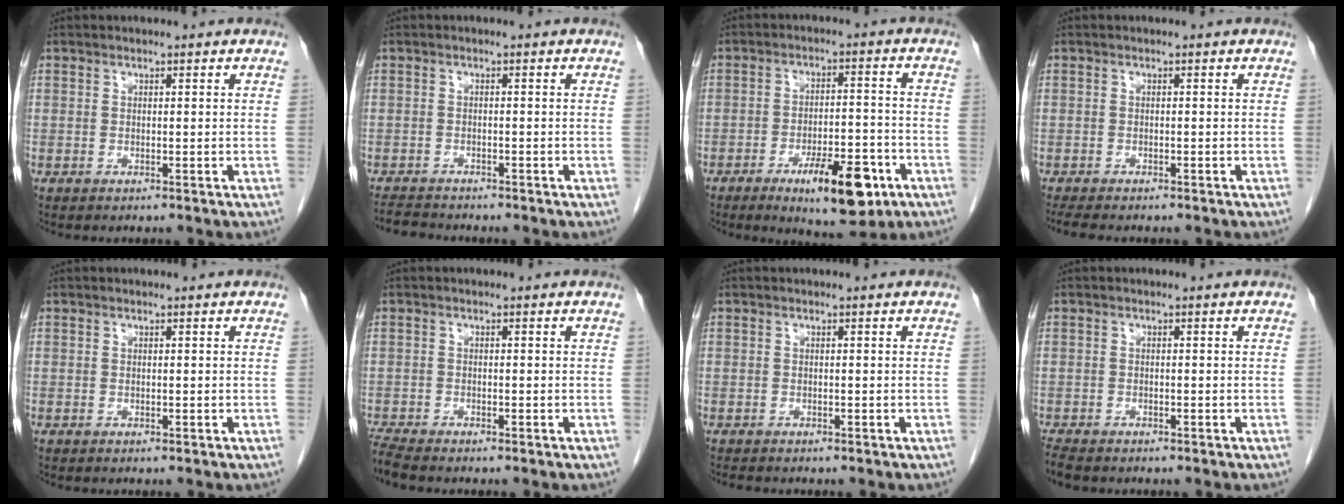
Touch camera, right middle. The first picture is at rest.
{"total": 3.8, "force": [-3.7, 0.6, 0.7], "torque": [-0.014, -0.015, -0.062]}
{"total": 11.2, "force": [-5.9, 3.1, 9.0], "torque": [-0.135, -0.006, -0.083]}
{"total": 4.4, "force": [-3.7, 1.0, 2.2], "torque": [-0.039, -0.013, -0.053]}
{"total": 0.0}
{"total": 2.4, "force": [-2.3, -0.1, 0.7], "torque": [-0.026, -0.015, -0.046]}
{"total": 1.2, "force": [-1.1, 0.3, 0.5], "torque": [-0.016, -0.005, -0.015]}
{"total": 2.7, "force": [-2.3, 0.8, 1.1], "torque": [-0.030, -0.010, -0.037]}